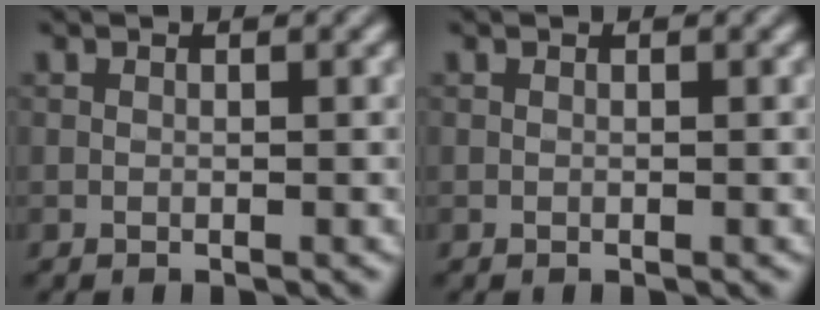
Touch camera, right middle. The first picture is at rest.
{"total": 0.0}